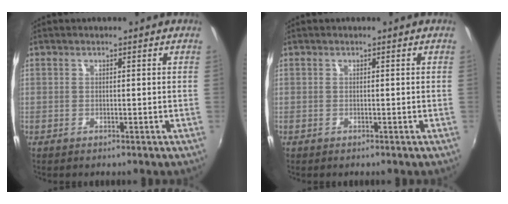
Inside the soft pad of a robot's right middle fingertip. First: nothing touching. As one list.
[{"total": 0.0}]